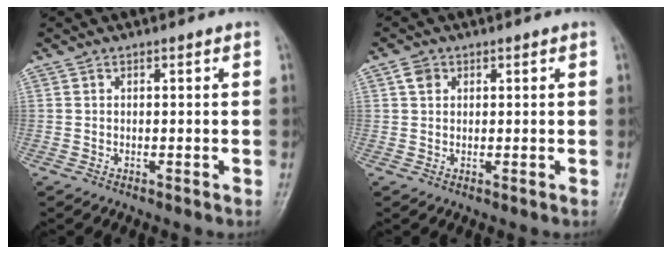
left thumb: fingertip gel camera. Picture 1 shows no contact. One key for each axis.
{"total": 2.2, "fx": 0.9, "fy": 1.7, "fz": 1.0, "tx": -0.013, "ty": 0.003, "tz": 0.013}